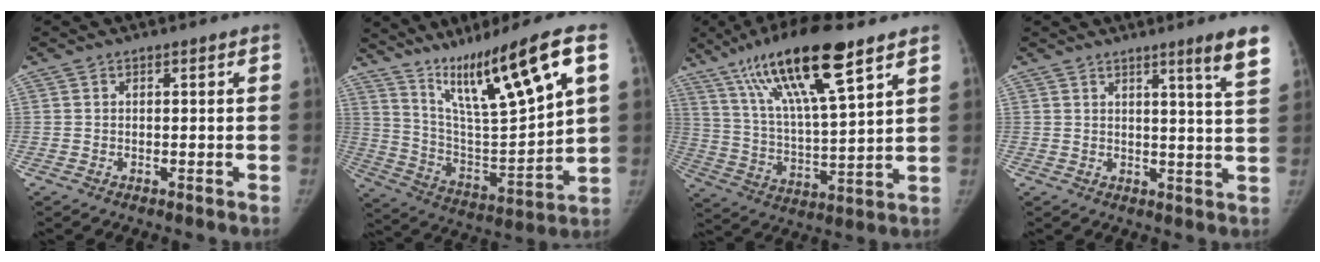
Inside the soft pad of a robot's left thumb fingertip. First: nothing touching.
{"total": 21.3, "force": [11.2, 3.1, 17.9], "torque": [-0.281, -0.043, 0.203]}
{"total": 20.0, "force": [11.9, 4.2, 15.5], "torque": [-0.269, -0.038, 0.219]}
{"total": 6.9, "force": [4.4, -0.5, 5.2], "torque": [-0.068, -0.034, 0.056]}